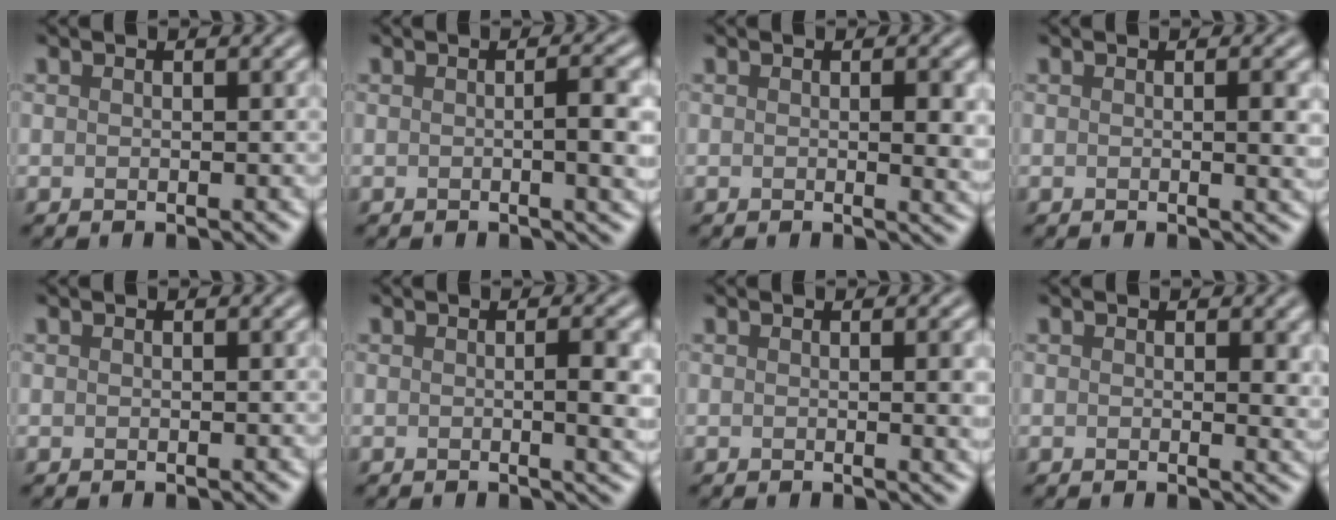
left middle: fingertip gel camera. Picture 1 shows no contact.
{"total": 3.5, "force": [0.0, 0.8, 3.4], "torque": [-0.045, 0.004, -0.003]}
{"total": 2.3, "force": [0.1, 0.5, 2.3], "torque": [-0.029, -0.006, 0.002]}
{"total": 2.1, "force": [0.1, 0.5, 2.0], "torque": [-0.023, -0.001, -0.003]}
{"total": 0.0}
{"total": 3.1, "force": [0.0, 0.8, 3.0], "torque": [-0.038, -0.002, -0.002]}
{"total": 2.8, "force": [0.1, 0.8, 2.7], "torque": [-0.026, 0.000, -0.001]}
{"total": 1.8, "force": [0.4, 0.7, 1.6], "torque": [-0.013, -0.004, 0.005]}